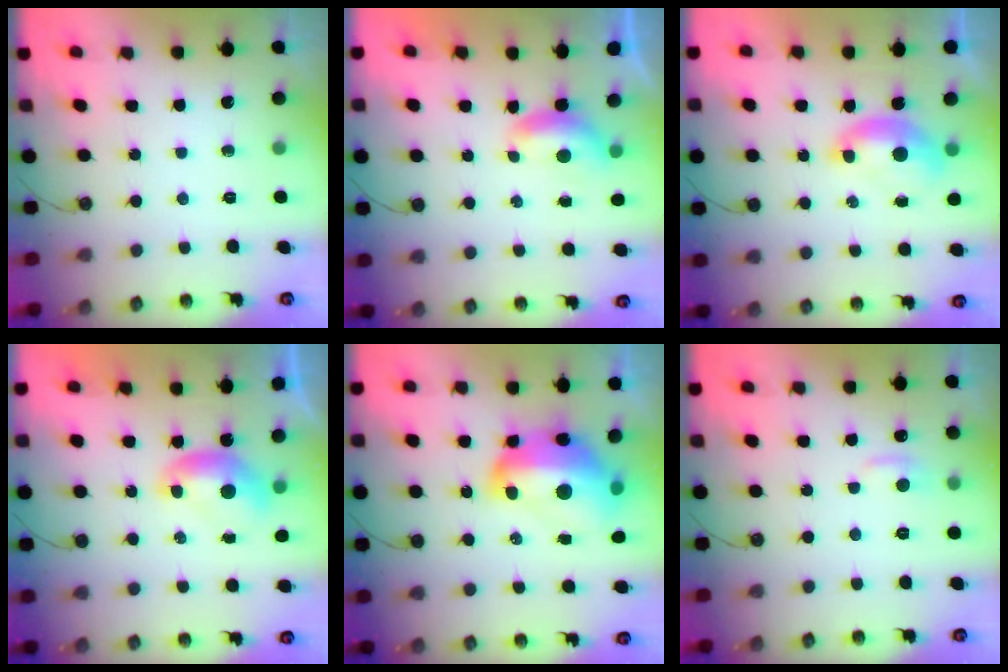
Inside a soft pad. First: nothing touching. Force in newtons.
{"total": 1.4, "press": 1.3, "slide": 0.4}
{"total": 1.7, "press": 1.5, "slide": 0.7}
{"total": 0.0}
{"total": 13.0, "press": 12.9, "slide": 1.6}
{"total": 1.0, "press": 0.0, "slide": 1.0}